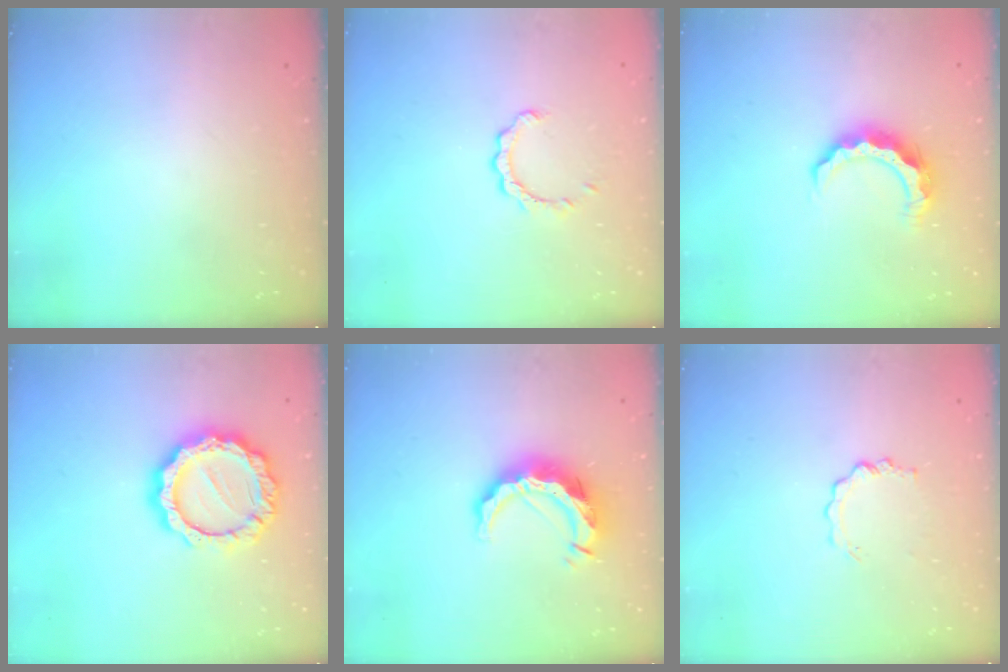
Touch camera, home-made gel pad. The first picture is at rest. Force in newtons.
{"total": 2.3, "press": 2.3, "slide": 0.2}
{"total": 8.9, "press": 8.9, "slide": 0.9}
{"total": 13.8, "press": 13.8, "slide": 0.9}
{"total": 12.2, "press": 12.1, "slide": 1.0}
{"total": 3.0, "press": 3.0, "slide": 0.3}